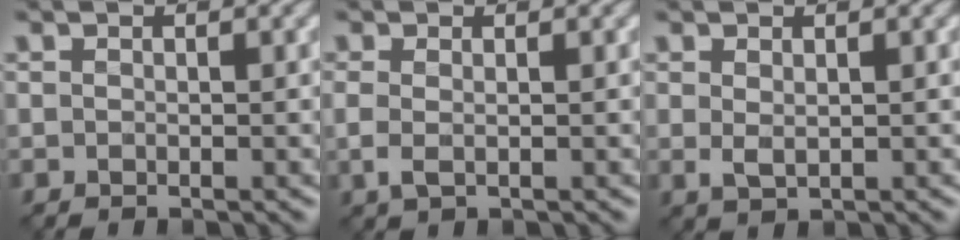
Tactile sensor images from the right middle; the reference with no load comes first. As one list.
[{"total": 1.3, "force": [0.0, 0.6, 1.2], "torque": [-0.031, 0.002, -0.003]}, {"total": 1.3, "force": [0.3, 0.7, 1.1], "torque": [-0.023, 0.003, 0.009]}]